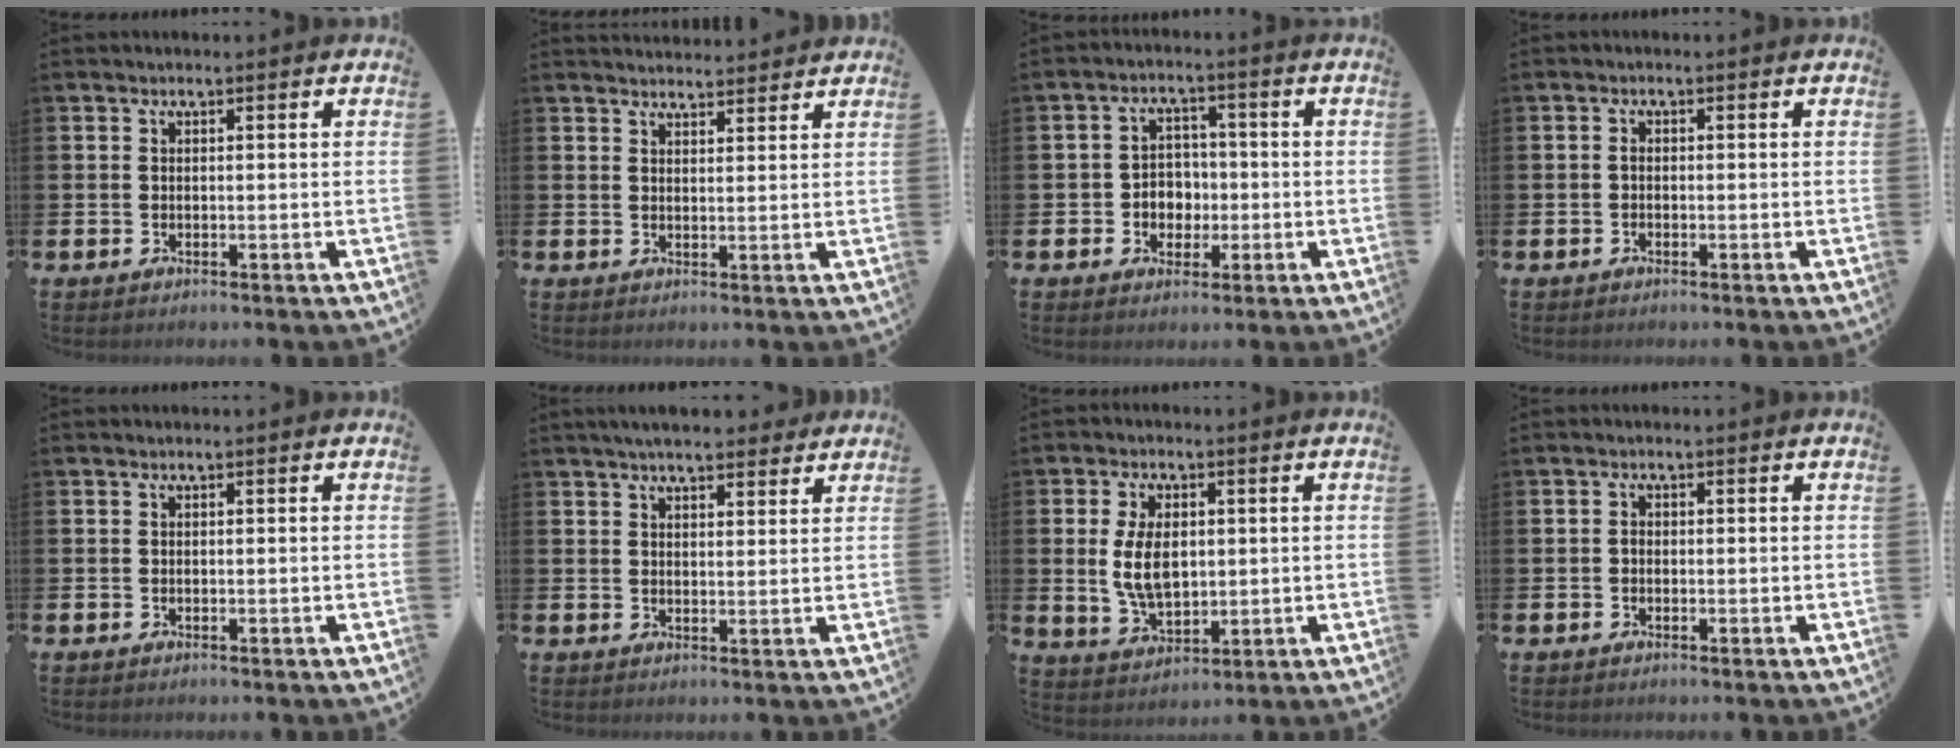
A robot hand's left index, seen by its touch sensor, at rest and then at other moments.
{"total": 2.8, "force": [2.7, 0.5, -0.1], "torque": [0.004, -0.019, 0.048]}
{"total": 3.7, "force": [-0.7, 3.5, 1.2], "torque": [-0.027, 0.003, -0.022]}
{"total": 0.8, "force": [-0.4, 0.6, 0.4], "torque": [-0.007, -0.001, -0.009]}
{"total": 0.0}
{"total": 4.3, "force": [4.1, 0.9, 1.0], "torque": [-0.027, -0.012, 0.075]}
{"total": 6.8, "force": [0.9, 4.0, 5.4], "torque": [-0.110, 0.003, 0.011]}
{"total": 0.9, "force": [-0.3, 0.6, 0.5], "torque": [-0.014, 0.004, -0.007]}